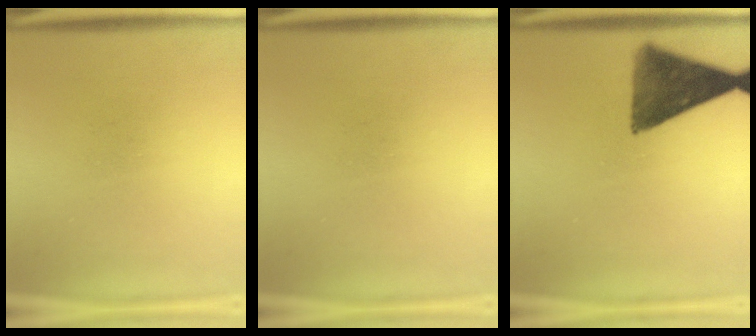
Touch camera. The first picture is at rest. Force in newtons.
{"total": 0.0}
{"total": 10.7}